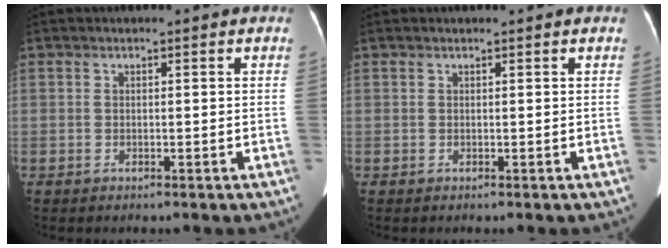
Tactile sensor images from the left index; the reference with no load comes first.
{"total": 0.0}